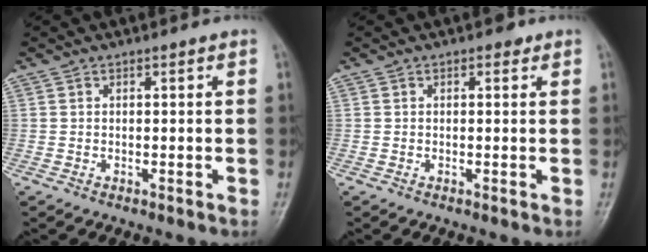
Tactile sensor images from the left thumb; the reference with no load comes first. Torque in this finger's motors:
{"motor_torque": [0.42, -0.41, 0.06, -0.08, -0.01]}